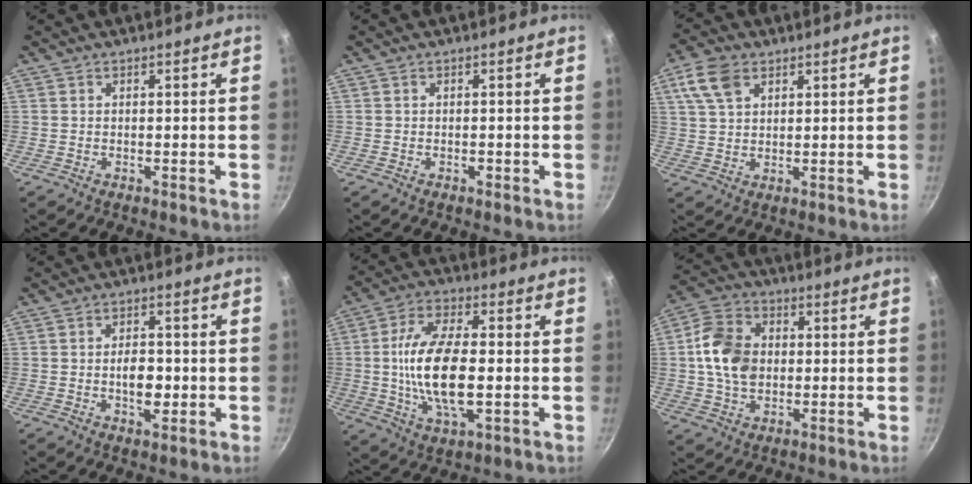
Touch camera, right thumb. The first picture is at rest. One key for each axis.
{"total": 0.6, "fx": -0.3, "fy": 0.4, "fz": 0.3, "tx": -0.004, "ty": 0.003, "tz": -0.005}
{"total": 7.7, "fx": 3.6, "fy": 4.8, "fz": 4.7, "tx": -0.086, "ty": 0.002, "tz": 0.067}
{"total": 5.9, "fx": -1.1, "fy": 3.1, "fz": 4.9, "tx": -0.073, "ty": 0.011, "tz": -0.017}
{"total": 16.1, "fx": -0.9, "fy": 7.3, "fz": 14.3, "tx": -0.271, "ty": 0.009, "tz": -0.021}
{"total": 12.0, "fx": 0.6, "fy": 8.8, "fz": 8.1, "tx": -0.133, "ty": 0.015, "tz": -0.002}